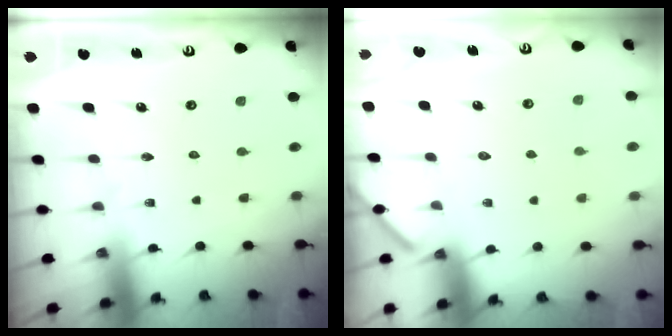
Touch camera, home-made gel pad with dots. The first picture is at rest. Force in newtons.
{"total": 1.7, "press": 1.6, "slide": 0.1}